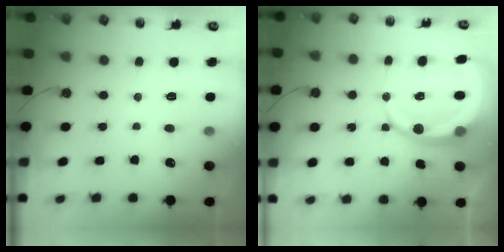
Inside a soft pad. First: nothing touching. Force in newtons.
{"total": 12.6, "press": 12.3, "slide": 2.5}